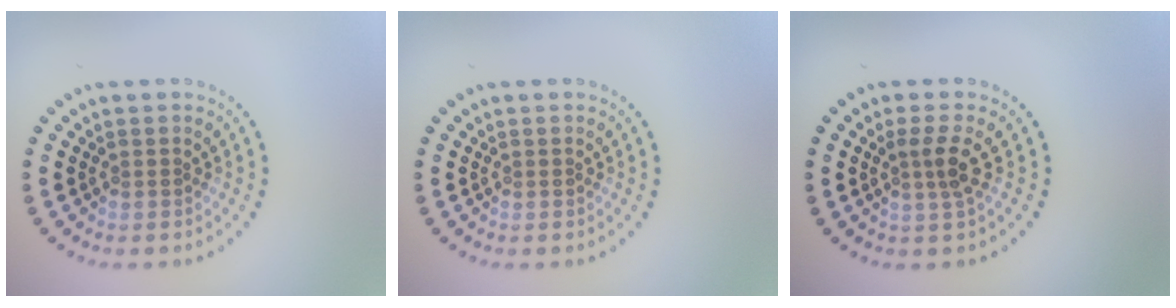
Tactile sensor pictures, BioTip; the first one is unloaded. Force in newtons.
{"total": 0.0}
{"total": 2.3, "press": 1.7, "slide": 1.5}